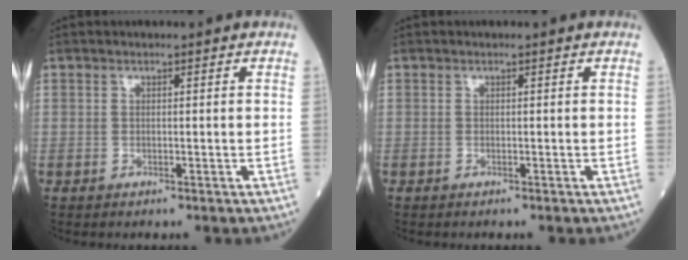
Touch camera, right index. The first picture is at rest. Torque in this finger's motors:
{"motor_torque": [0.04, 0.00, 0.03, 0.01]}